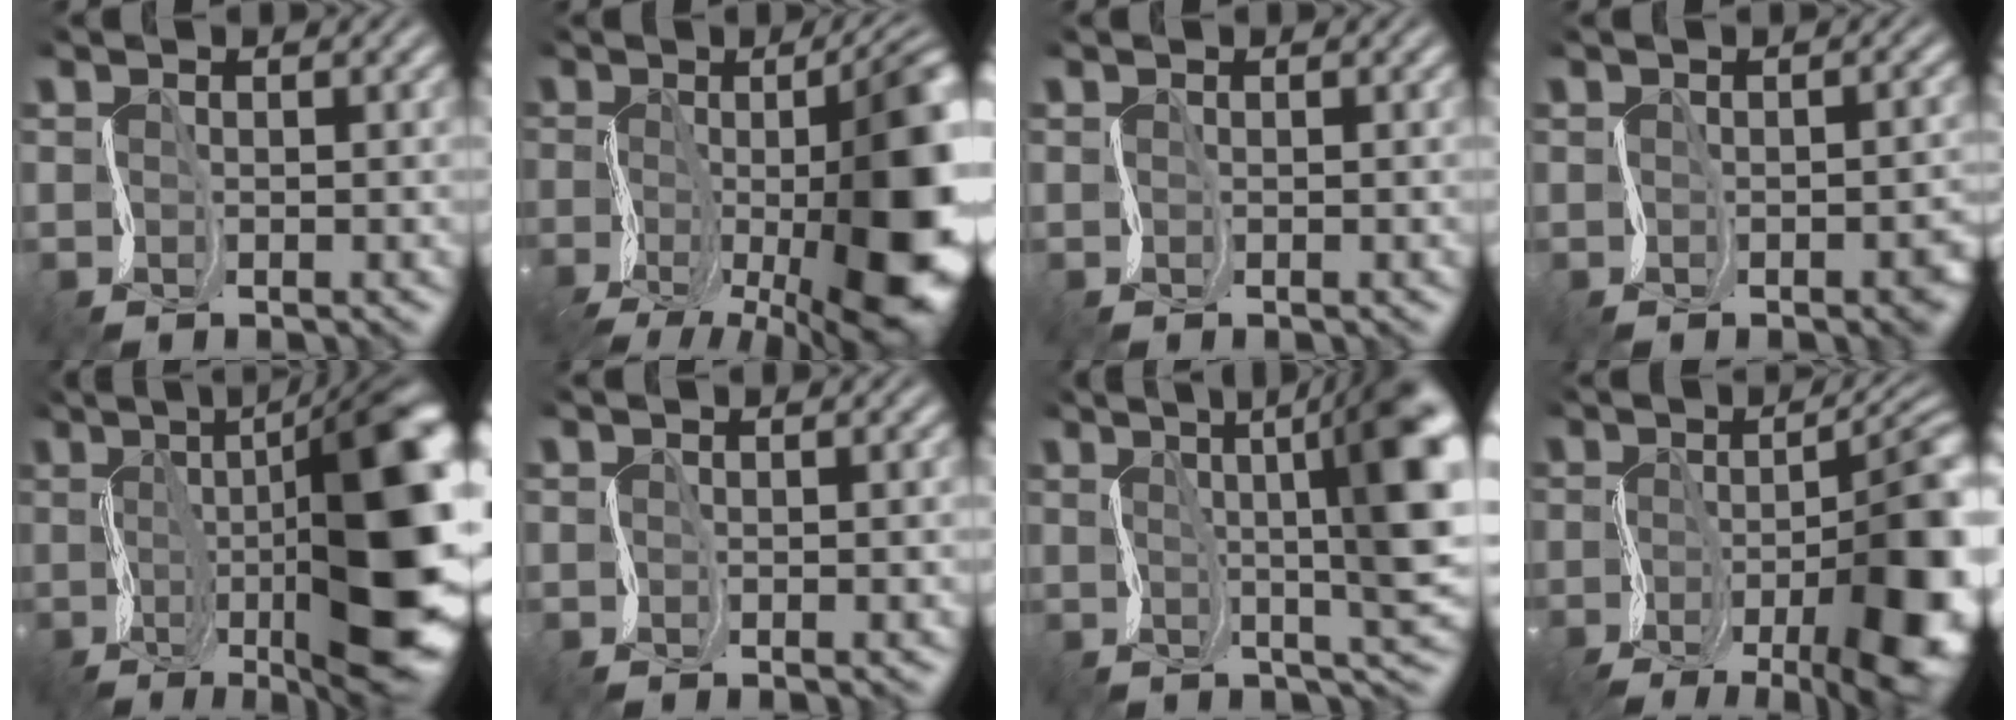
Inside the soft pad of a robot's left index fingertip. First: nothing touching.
{"total": 16.3, "force": [-3.6, 6.7, 14.4], "torque": [-0.196, -0.009, -0.052]}
{"total": 0.0}
{"total": 4.6, "force": [-1.7, 1.7, 3.9], "torque": [-0.030, 0.000, -0.016]}
{"total": 17.3, "force": [0.0, 5.5, 16.4], "torque": [-0.210, 0.021, 0.007]}
{"total": 2.0, "force": [-0.1, 0.7, 1.9], "torque": [-0.016, 0.004, 0.001]}
{"total": 11.9, "force": [2.3, 2.6, 11.4], "torque": [-0.133, 0.007, 0.041]}
{"total": 14.4, "force": [-5.4, 5.8, 12.0], "torque": [-0.155, -0.007, -0.084]}